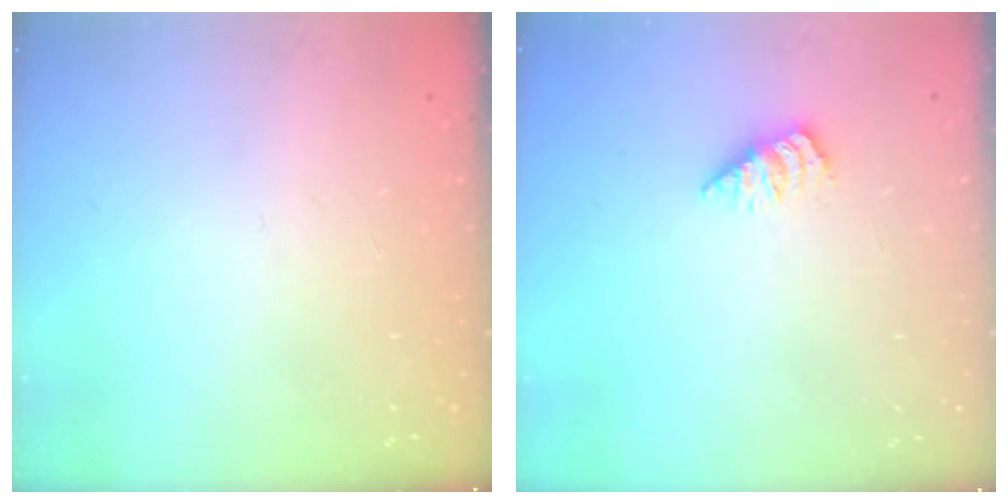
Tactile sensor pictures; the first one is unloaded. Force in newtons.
{"total": 1.7, "press": 1.7, "slide": 0.2}